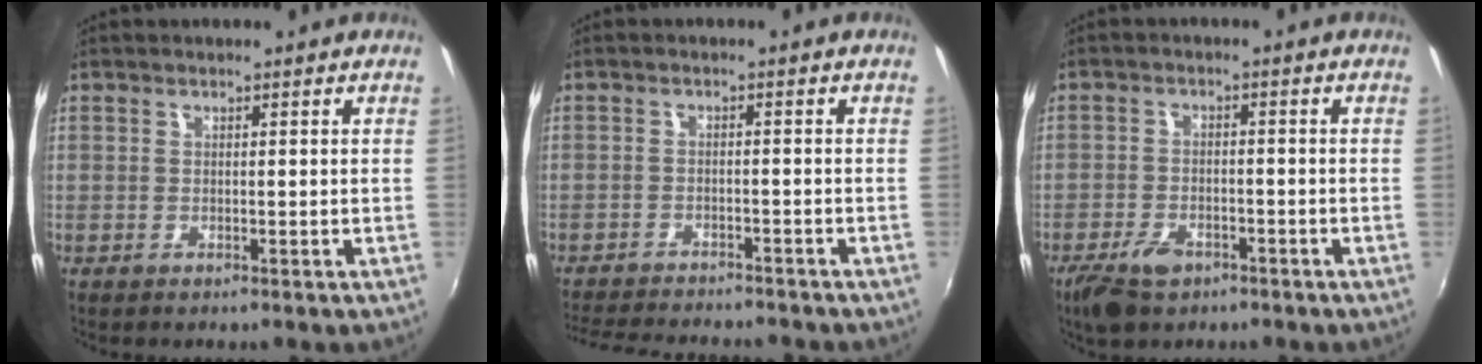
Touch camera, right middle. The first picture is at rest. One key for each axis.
{"total": 12.2, "fx": -11.0, "fy": 2.3, "fz": 4.6, "tx": -0.107, "ty": -0.015, "tz": -0.167}
{"total": 7.0, "fx": -4.7, "fy": 3.6, "fz": 3.7, "tx": -0.100, "ty": -0.010, "tz": -0.083}